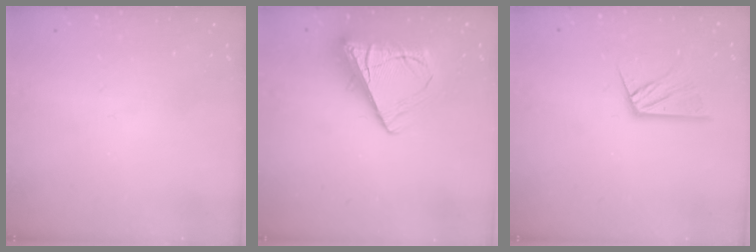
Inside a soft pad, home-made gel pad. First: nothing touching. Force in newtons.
{"total": 11.7, "press": 11.6, "slide": 1.5}
{"total": 10.1, "press": 10.0, "slide": 1.0}